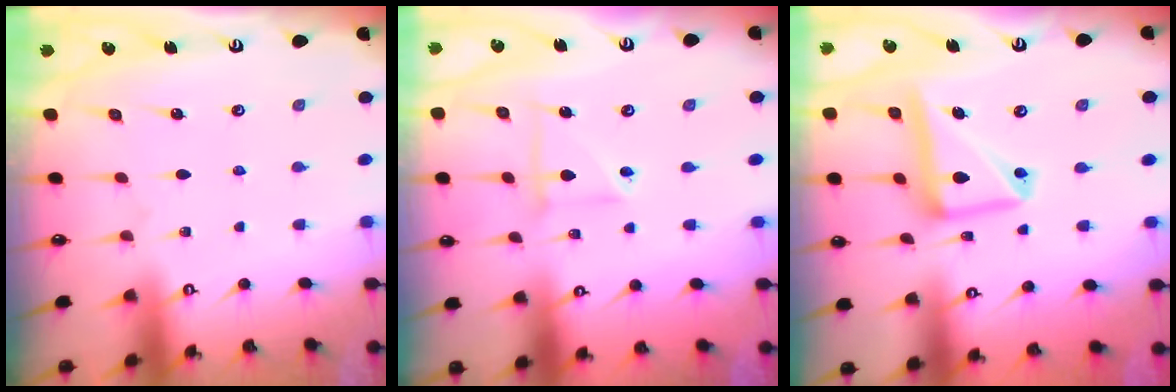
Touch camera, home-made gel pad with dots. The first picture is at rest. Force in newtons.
{"total": 4.6, "press": 4.4, "slide": 1.3}
{"total": 15.5, "press": 15.4, "slide": 1.5}